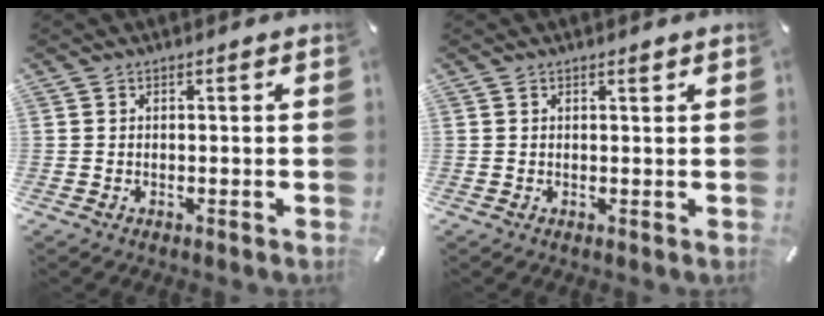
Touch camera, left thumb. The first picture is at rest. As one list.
[{"total": 0.9, "force": [0.6, 0.2, 0.6], "torque": [-0.012, 0.000, 0.010]}]